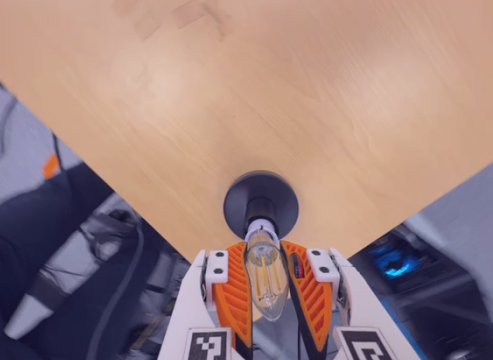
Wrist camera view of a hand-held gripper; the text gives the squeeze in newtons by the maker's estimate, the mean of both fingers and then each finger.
{"total": 23.6, "left": 22.5, "right": 24.7}